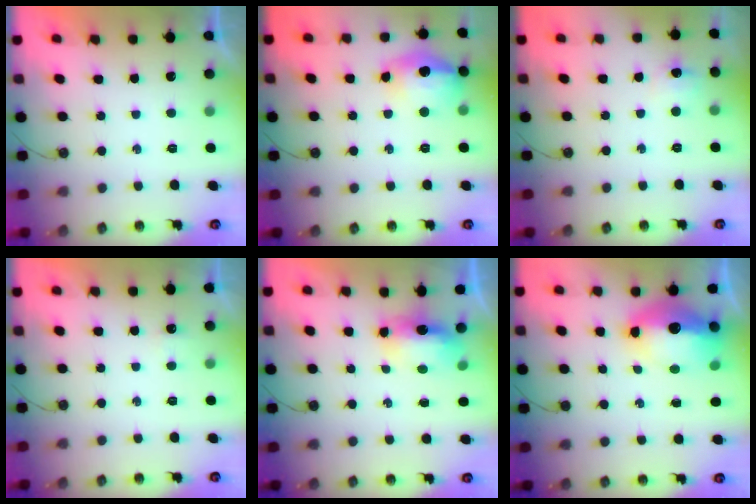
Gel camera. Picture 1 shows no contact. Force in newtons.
{"total": 16.2, "press": 16.1, "slide": 1.4}
{"total": 6.8, "press": 6.8, "slide": 0.8}
{"total": 2.2, "press": 2.1, "slide": 0.4}
{"total": 7.0, "press": 7.0, "slide": 0.5}
{"total": 15.4, "press": 15.3, "slide": 1.7}